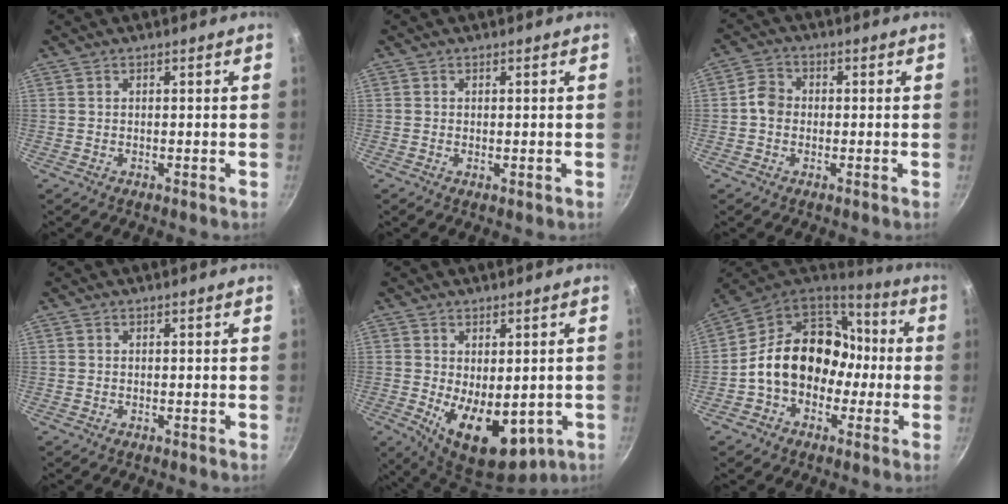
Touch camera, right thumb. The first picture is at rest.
{"total": 0.6, "force": [0.0, 0.2, 0.5], "torque": [-0.008, -0.002, -0.001]}
{"total": 4.1, "force": [-0.5, 3.5, 2.1], "torque": [-0.023, 0.014, -0.021]}
{"total": 0.0}
{"total": 13.7, "force": [-2.6, 7.7, 11.0], "torque": [-0.142, -0.026, -0.017]}
{"total": 19.3, "force": [-1.3, 15.1, 12.0], "torque": [-0.157, 0.066, -0.027]}